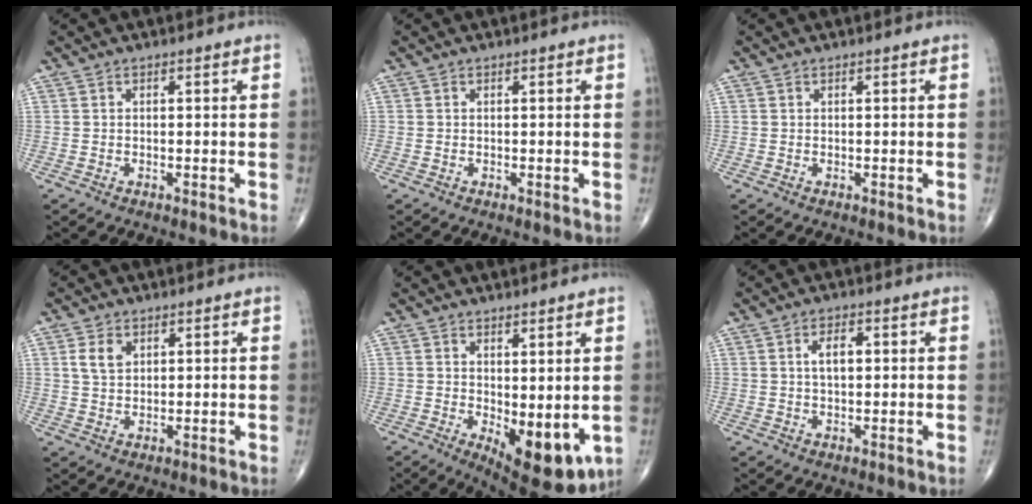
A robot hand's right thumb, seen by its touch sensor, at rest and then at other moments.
{"total": 0.0}
{"total": 0.0}
{"total": 4.1, "force": [1.6, 2.7, 2.6], "torque": [-0.041, -0.003, 0.033]}
{"total": 10.8, "force": [-1.4, 4.7, 9.7], "torque": [-0.113, -0.025, -0.002]}
{"total": 3.8, "force": [0.7, 2.0, 3.2], "torque": [-0.054, 0.003, 0.011]}